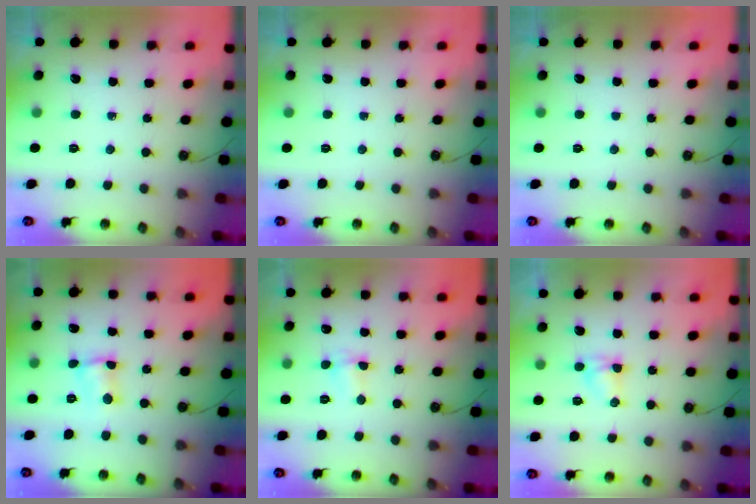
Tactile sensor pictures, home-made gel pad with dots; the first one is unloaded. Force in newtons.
{"total": 0.0}
{"total": 0.0}
{"total": 4.1, "press": 2.5, "slide": 3.2}
{"total": 1.7, "press": 1.6, "slide": 0.6}
{"total": 3.6, "press": 3.2, "slide": 1.6}